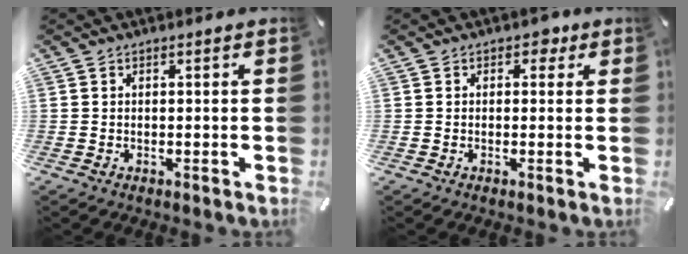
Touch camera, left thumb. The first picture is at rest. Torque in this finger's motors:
{"motor_torque": [0.33, 0.26, 0.04, -0.13, 0.00]}